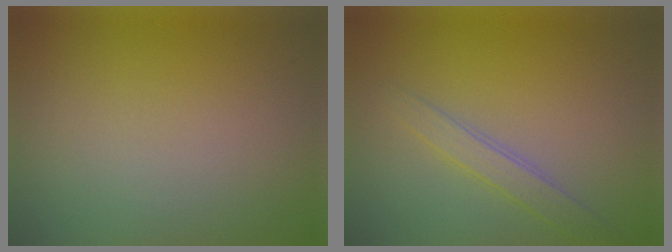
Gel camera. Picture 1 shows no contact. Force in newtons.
{"total": 2.0, "press": 2.0, "slide": 0.1}